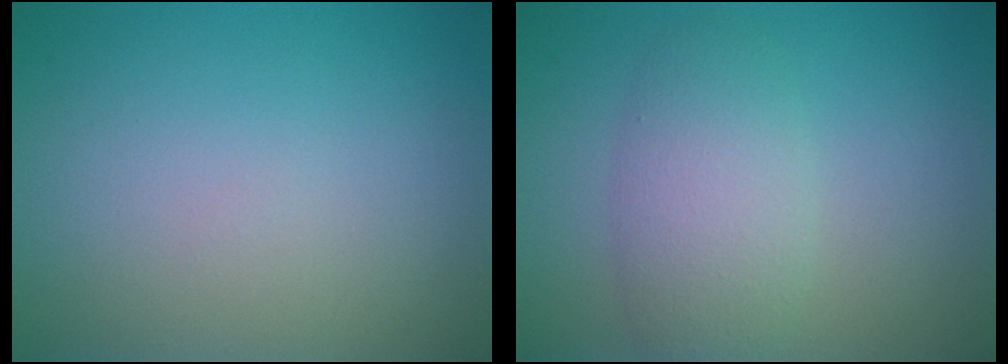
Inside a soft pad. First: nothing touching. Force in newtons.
{"total": 4.0, "press": 4.0, "slide": 0.2}